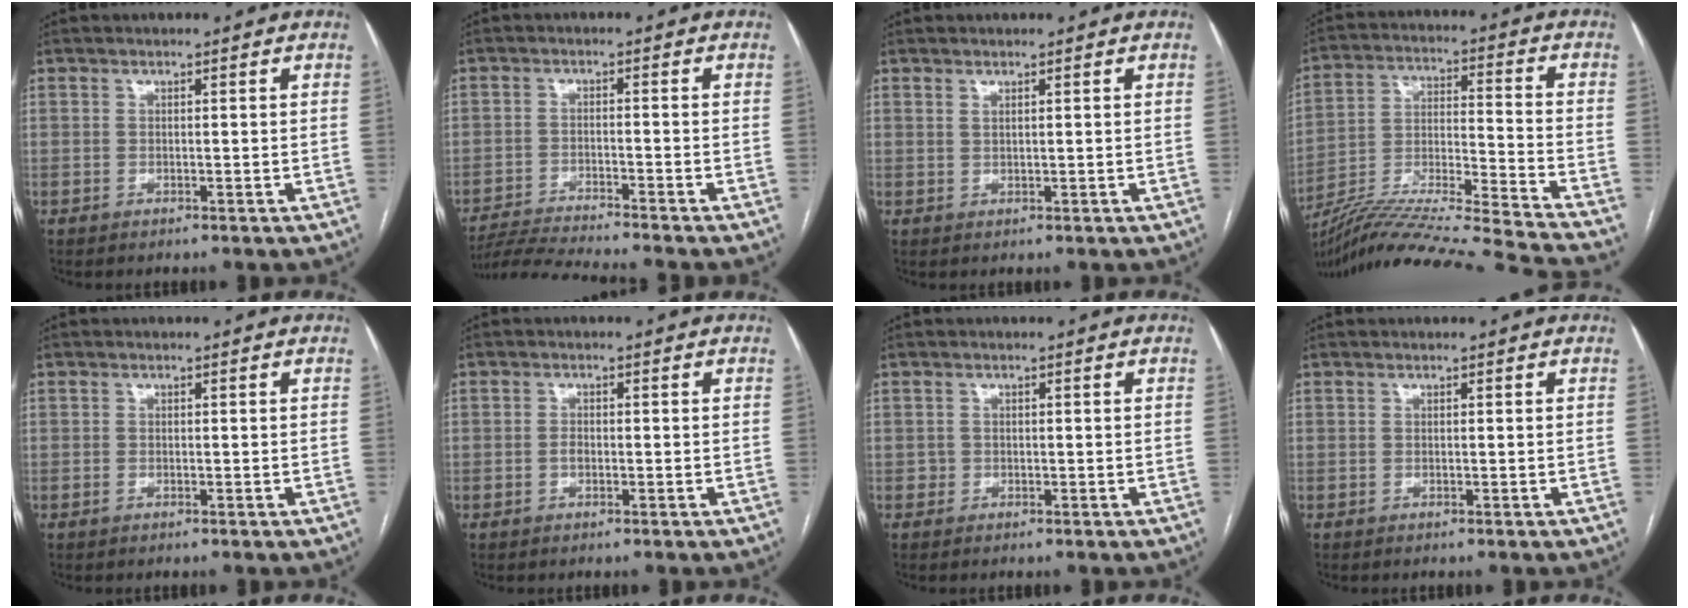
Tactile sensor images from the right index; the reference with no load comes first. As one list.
[{"total": 9.5, "force": [-8.8, -1.7, 3.2], "torque": [-0.046, -0.017, -0.150]}, {"total": 0.7, "force": [0.5, 0.1, 0.4], "torque": [-0.009, -0.004, 0.012]}, {"total": 24.5, "force": [-22.0, -2.4, 10.4], "torque": [-0.178, -0.034, -0.359]}, {"total": 0.6, "force": [-0.2, 0.4, 0.4], "torque": [-0.009, 0.000, -0.004]}, {"total": 1.2, "force": [-0.3, 0.6, 0.9], "torque": [-0.017, 0.002, -0.005]}, {"total": 0.9, "force": [-0.2, 0.9, 0.1], "torque": [0.004, 0.005, -0.005]}, {"total": 0.0}]